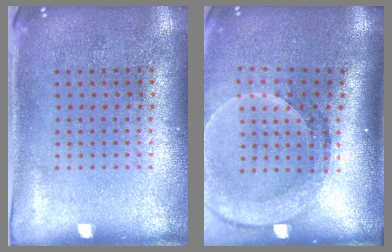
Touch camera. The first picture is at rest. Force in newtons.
{"total": 2.6, "press": 2.0, "slide": 1.6}